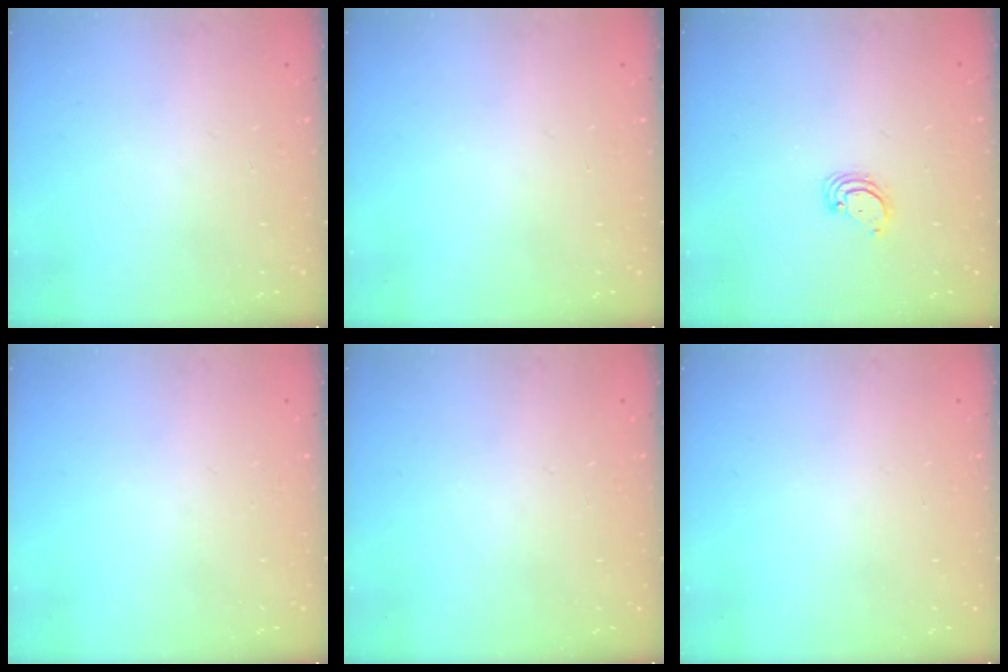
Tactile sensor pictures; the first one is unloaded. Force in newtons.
{"total": 0.0}
{"total": 2.9, "press": 2.9, "slide": 0.3}
{"total": 0.0}
{"total": 0.0}
{"total": 0.0}